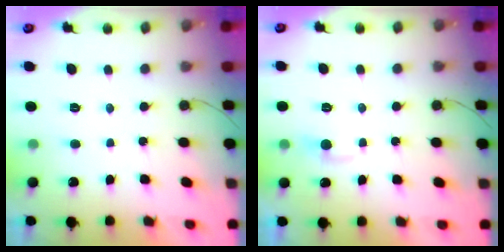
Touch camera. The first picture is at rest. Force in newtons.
{"total": 3.7, "press": 3.7, "slide": 0.4}